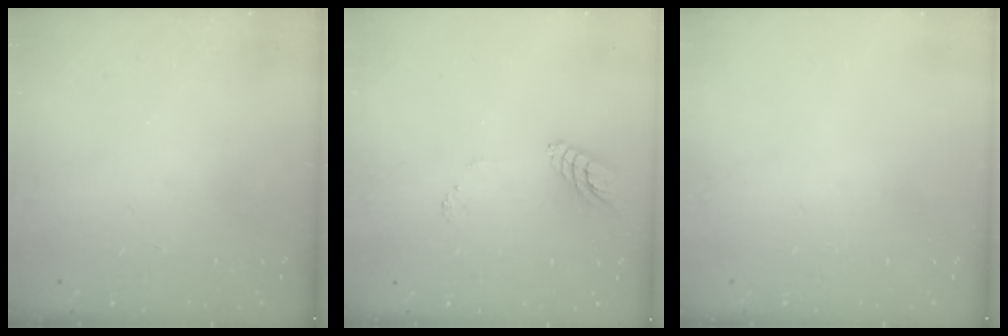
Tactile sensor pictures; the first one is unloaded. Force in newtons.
{"total": 6.8, "press": 6.7, "slide": 0.7}
{"total": 0.0}